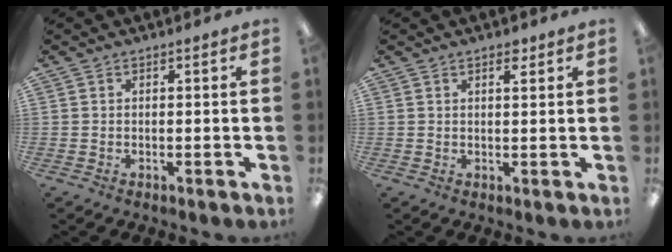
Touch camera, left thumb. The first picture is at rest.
{"total": 2.1, "force": [1.6, 0.7, 1.1], "torque": [-0.007, -0.007, 0.026]}